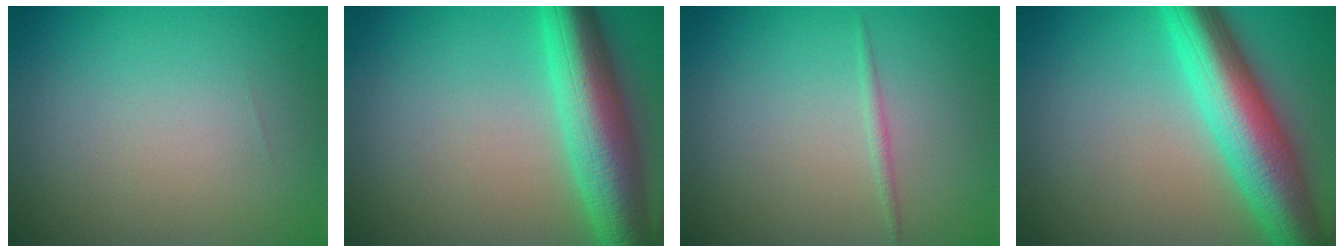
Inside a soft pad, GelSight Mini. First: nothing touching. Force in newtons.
{"total": 9.2, "press": 9.2, "slide": 0.1}
{"total": 0.7, "press": 0.7, "slide": 0.0}
{"total": 9.6, "press": 9.6, "slide": 0.3}